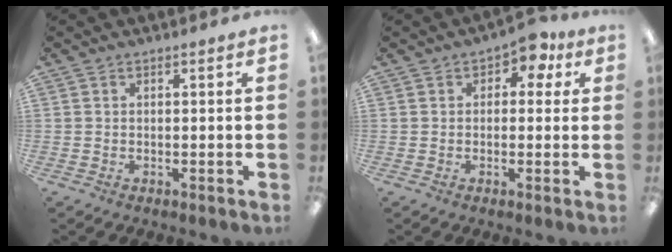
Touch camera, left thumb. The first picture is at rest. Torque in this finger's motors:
{"motor_torque": [-0.18, 0.28, -0.42, 0.12, 0.09]}